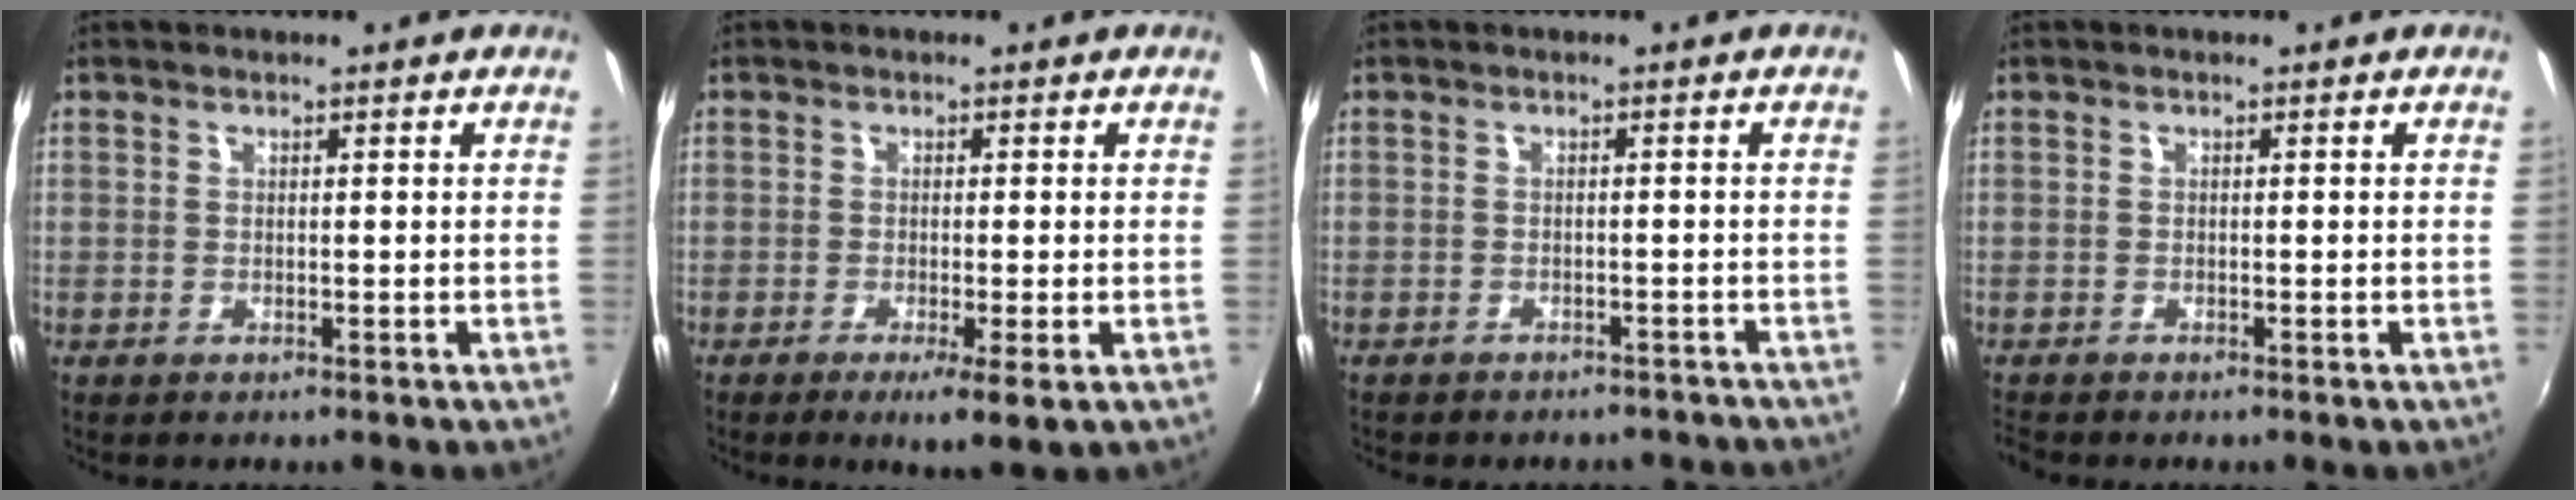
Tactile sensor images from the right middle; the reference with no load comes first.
{"total": 3.9, "force": [-1.7, 0.1, 3.5], "torque": [-0.069, -0.013, -0.027]}
{"total": 7.2, "force": [-6.4, 2.5, 2.0], "torque": [-0.045, -0.005, -0.074]}
{"total": 1.2, "force": [-1.1, 0.2, 0.2], "torque": [-0.006, -0.009, -0.023]}